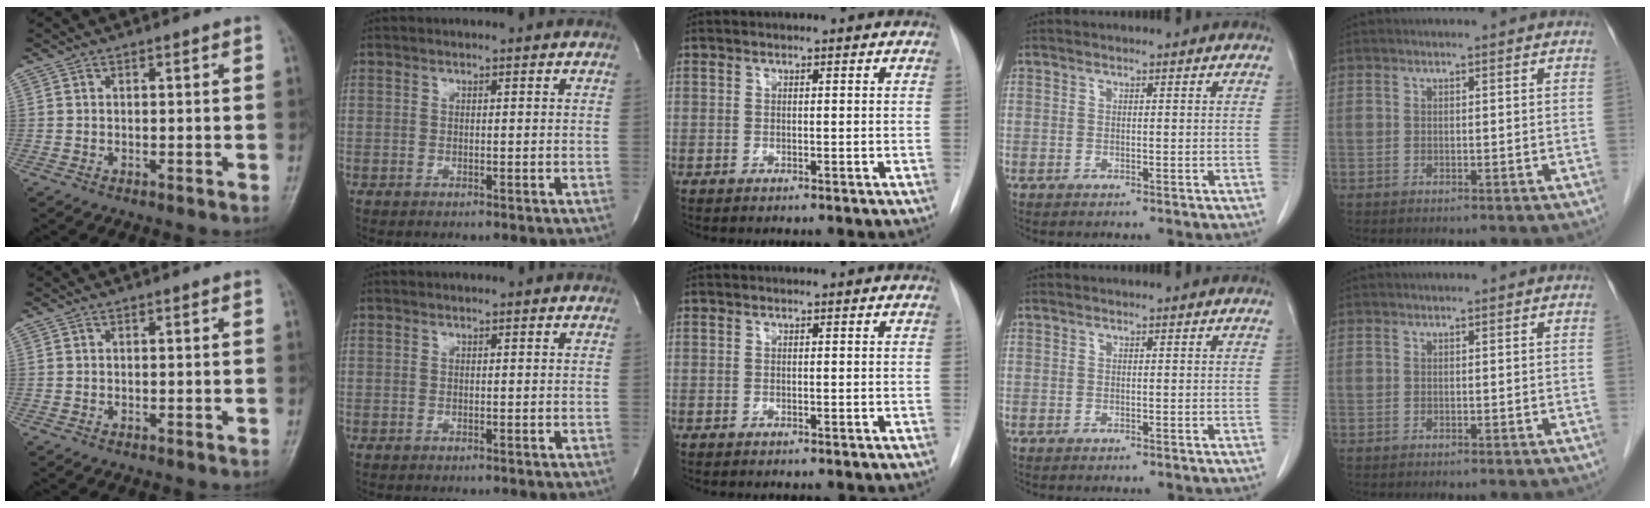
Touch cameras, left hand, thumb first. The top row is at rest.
{}